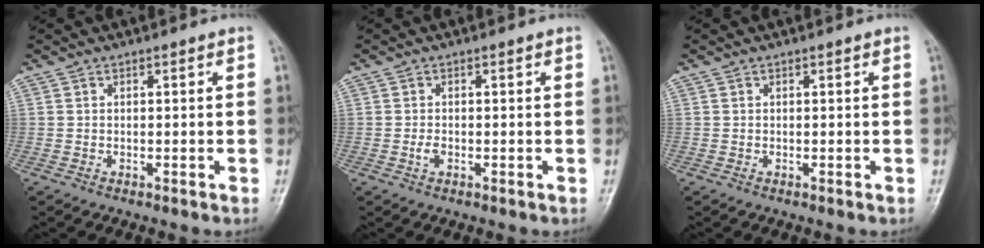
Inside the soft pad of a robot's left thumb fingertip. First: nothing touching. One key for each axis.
{"total": 1.3, "fx": -0.1, "fy": 0.7, "fz": 1.1, "tx": -0.016, "ty": 0.001, "tz": 0.000}
{"total": 0.0}